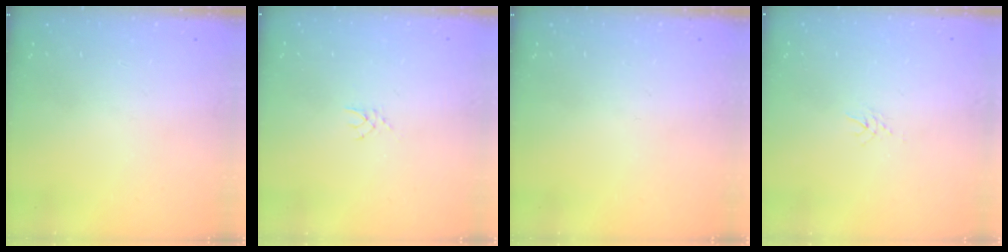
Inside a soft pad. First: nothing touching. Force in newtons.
{"total": 2.1, "press": 2.1, "slide": 0.3}
{"total": 0.0}
{"total": 3.3, "press": 3.3, "slide": 0.4}